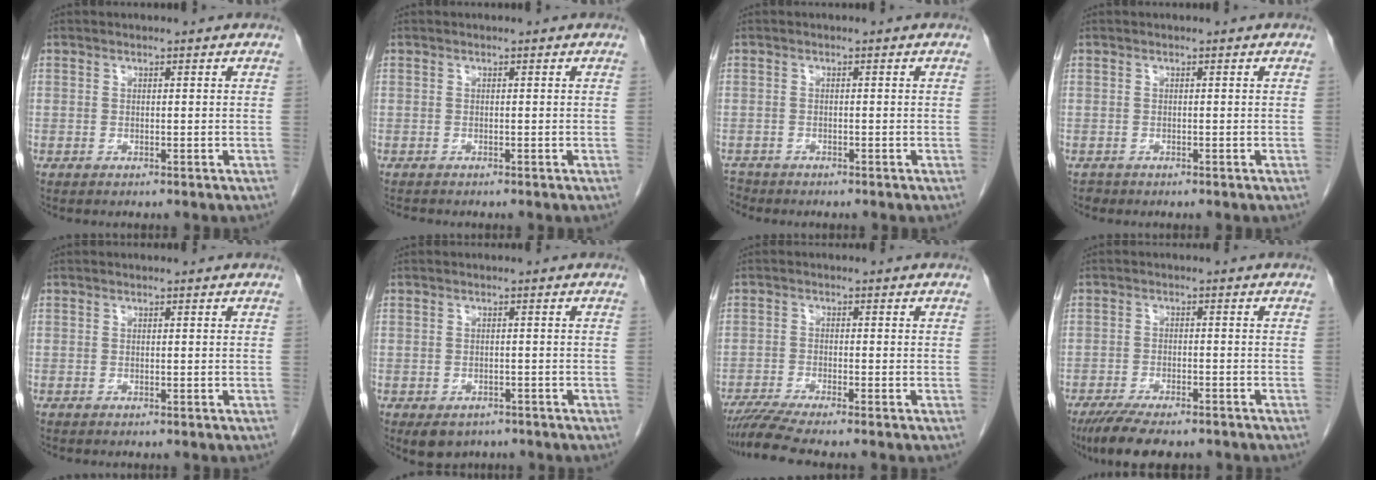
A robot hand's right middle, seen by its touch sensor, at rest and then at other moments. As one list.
[{"total": 0.9, "force": [-0.9, 0.2, 0.2], "torque": [-0.007, -0.002, -0.012]}, {"total": 2.0, "force": [-1.9, 0.6, -0.2], "torque": [-0.001, -0.006, -0.033]}, {"total": 0.6, "force": [-0.5, 0.3, -0.1], "torque": [-0.006, 0.000, -0.011]}, {"total": 0.0}, {"total": 4.4, "force": [-3.2, 2.8, 1.3], "torque": [-0.013, 0.001, -0.041]}, {"total": 5.0, "force": [-4.3, -1.0, 2.3], "torque": [-0.040, -0.016, -0.080]}, {"total": 10.2, "force": [-8.2, 2.7, 5.4], "torque": [-0.082, -0.014, -0.127]}]